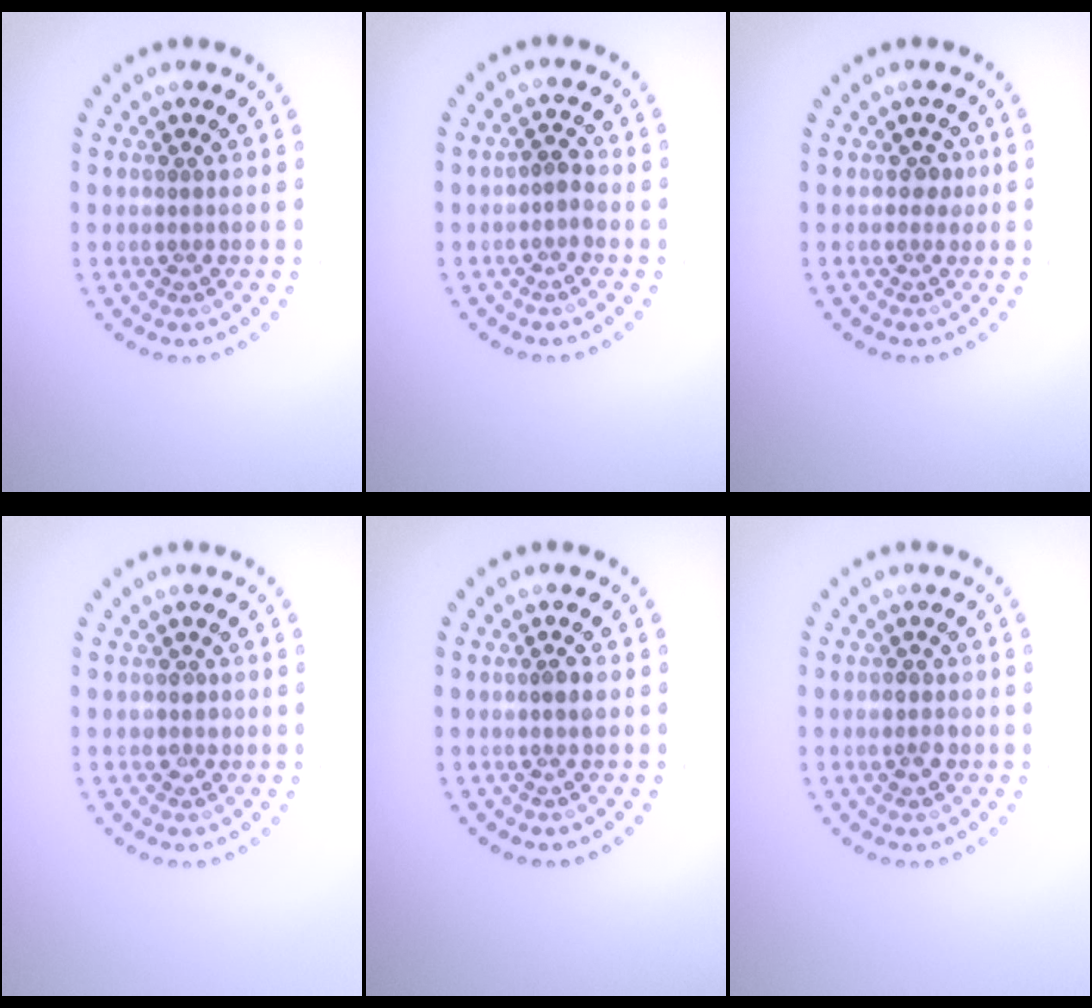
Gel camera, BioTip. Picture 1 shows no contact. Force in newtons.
{"total": 1.2, "press": 1.1, "slide": 0.5}
{"total": 1.0, "press": 1.0, "slide": 0.3}
{"total": 1.0, "press": 0.9, "slide": 0.5}
{"total": 1.3, "press": 1.2, "slide": 0.6}
{"total": 1.4, "press": 1.4, "slide": 0.2}